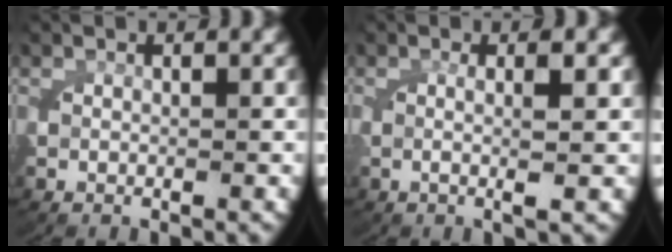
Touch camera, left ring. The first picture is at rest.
{"total": 2.8, "force": [0.2, 0.4, 2.8], "torque": [-0.057, -0.005, 0.005]}